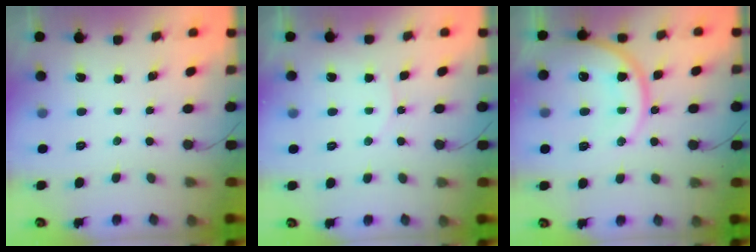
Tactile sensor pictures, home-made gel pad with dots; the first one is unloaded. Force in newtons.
{"total": 4.6, "press": 4.6, "slide": 0.4}
{"total": 15.9, "press": 15.9, "slide": 1.2}